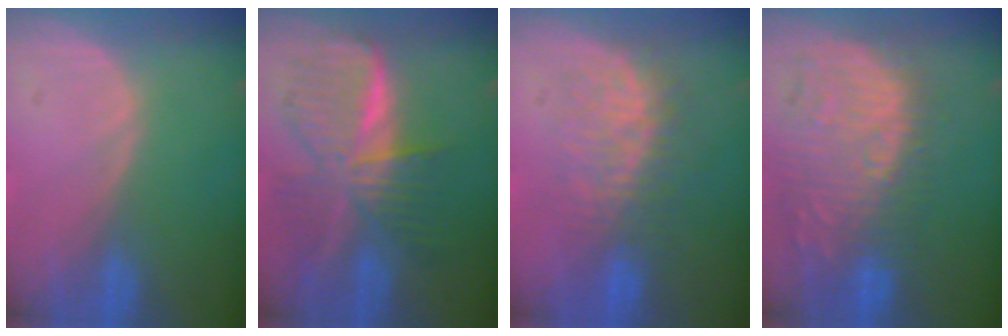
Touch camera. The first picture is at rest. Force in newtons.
{"total": 9.5, "press": 9.5, "slide": 0.6}
{"total": 7.7, "press": 7.4, "slide": 1.9}
{"total": 11.8, "press": 11.2, "slide": 3.9}